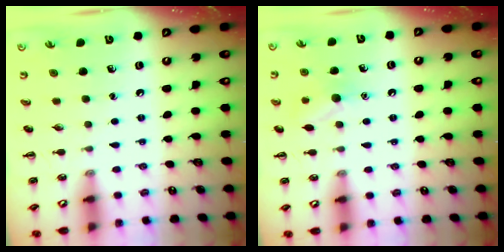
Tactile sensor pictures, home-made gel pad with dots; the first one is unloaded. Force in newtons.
{"total": 8.3, "press": 8.2, "slide": 1.1}